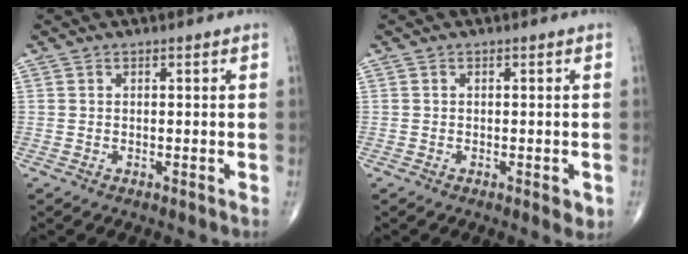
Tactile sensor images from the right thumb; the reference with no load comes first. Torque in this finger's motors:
{"motor_torque": [0.40, 0.52, -0.07, -0.02, 0.11]}